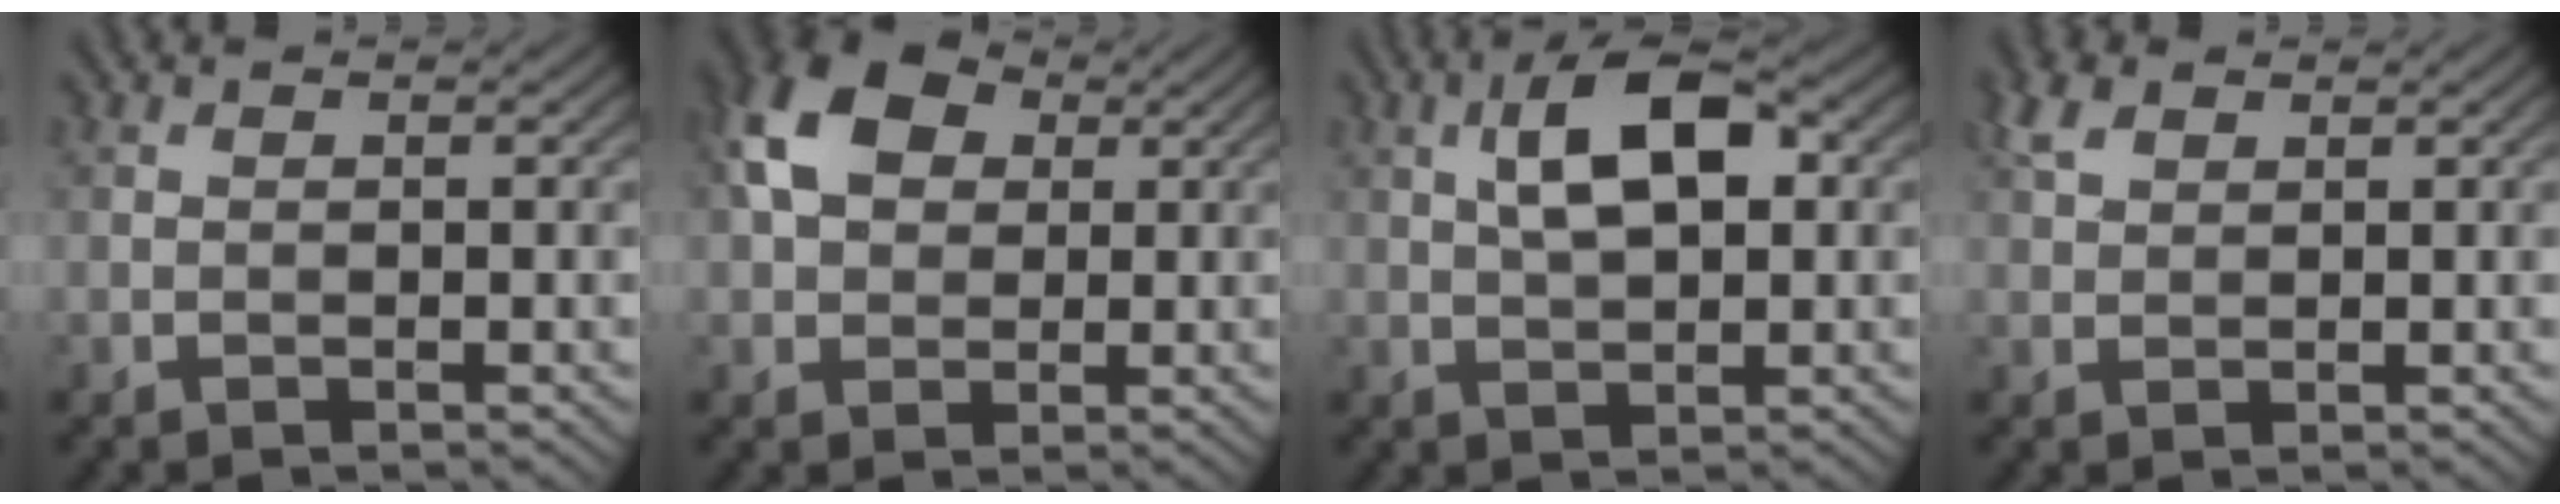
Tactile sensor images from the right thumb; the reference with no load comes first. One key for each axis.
{"total": 8.6, "fx": 2.5, "fy": 6.3, "fz": 5.4, "tx": -0.127, "ty": 0.021, "tz": 0.038}
{"total": 7.5, "fx": 2.0, "fy": 3.4, "fz": 6.4, "tx": -0.118, "ty": 0.013, "tz": 0.031}
{"total": 2.9, "fx": 1.8, "fy": 1.7, "fz": 1.6, "tx": -0.039, "ty": 0.009, "tz": 0.035}